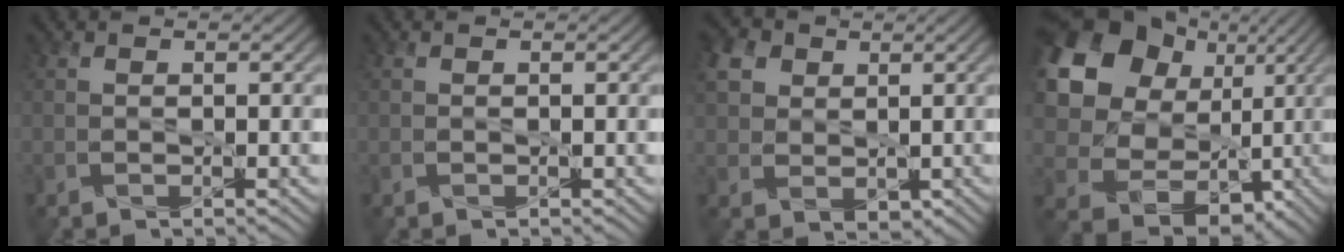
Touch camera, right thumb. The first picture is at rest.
{"total": 0.0}
{"total": 6.4, "force": [2.0, 5.2, 3.2], "torque": [-0.093, 0.010, 0.039]}
{"total": 16.2, "force": [3.9, 13.1, 8.6], "torque": [-0.198, 0.010, 0.072]}